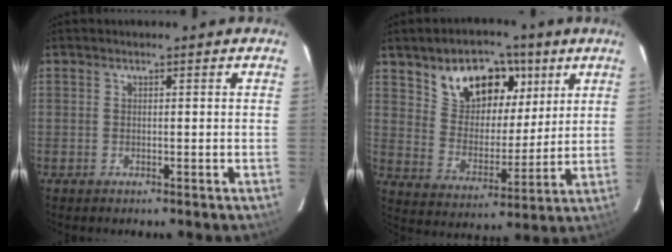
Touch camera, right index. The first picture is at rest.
{"total": 15.5, "force": [8.5, 9.5, 8.9], "torque": [-0.156, 0.028, 0.154]}